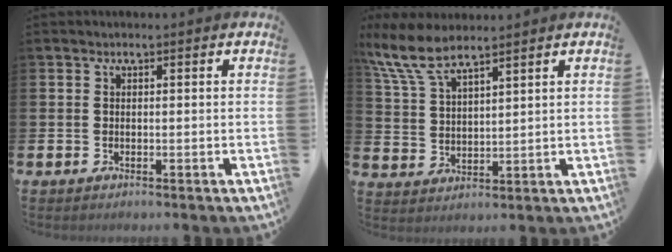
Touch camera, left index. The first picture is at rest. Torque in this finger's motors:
{"motor_torque": [0.05, -0.06, 0.80, 0.21]}